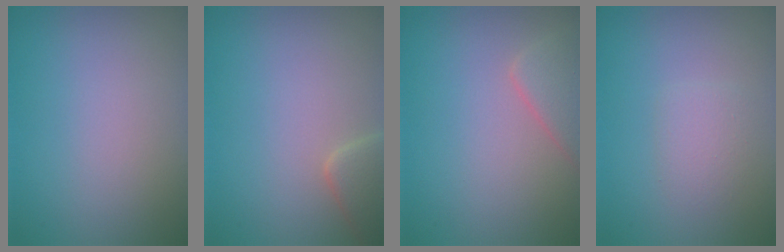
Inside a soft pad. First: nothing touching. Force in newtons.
{"total": 2.5, "press": 2.5, "slide": 0.2}
{"total": 2.8, "press": 2.8, "slide": 0.2}
{"total": 1.5, "press": 1.5, "slide": 0.0}